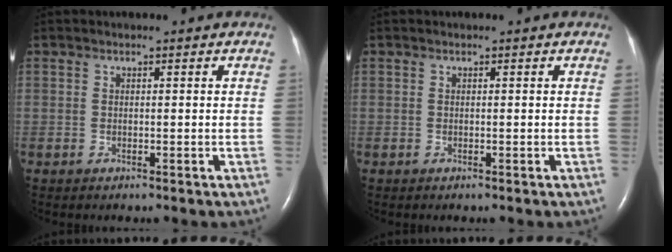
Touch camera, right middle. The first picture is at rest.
{"total": 0.0}